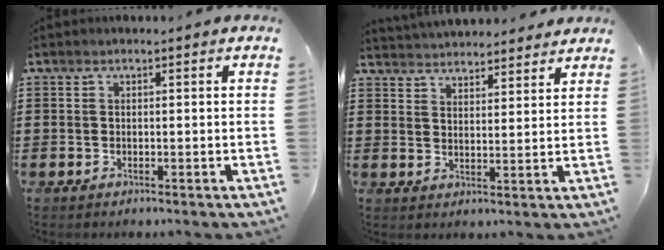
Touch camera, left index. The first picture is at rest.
{"total": 3.9, "force": [3.9, 0.2, -0.2], "torque": [-0.011, -0.016, 0.072]}